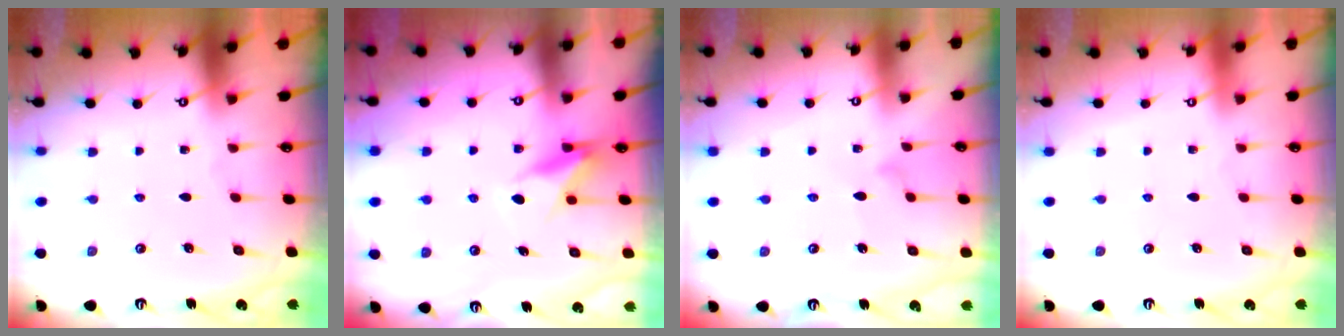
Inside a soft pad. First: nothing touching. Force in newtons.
{"total": 9.3, "press": 9.2, "slide": 0.7}
{"total": 8.2, "press": 8.1, "slide": 0.4}
{"total": 3.9, "press": 3.9, "slide": 0.1}